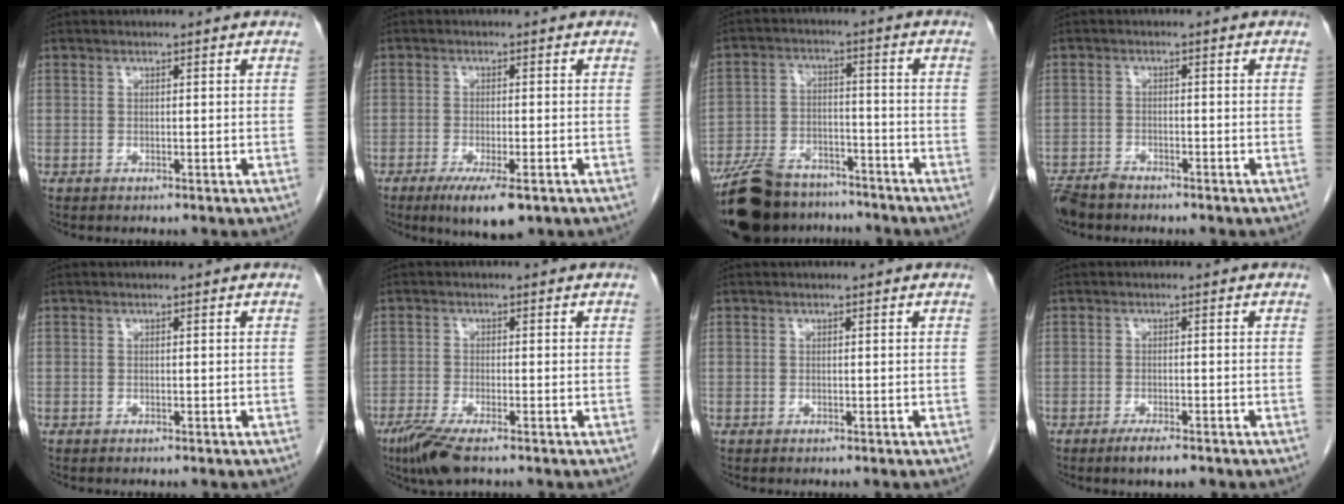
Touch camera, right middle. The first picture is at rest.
{"total": 7.0, "force": [-4.2, 1.4, 5.4], "torque": [-0.089, -0.018, -0.062]}
{"total": 14.6, "force": [-12.2, 6.0, 5.4], "torque": [-0.101, 0.010, -0.196]}
{"total": 4.2, "force": [-3.7, 1.3, 1.4], "torque": [-0.025, -0.009, -0.068]}
{"total": 0.0}
{"total": 5.2, "force": [-3.5, 1.2, 3.7], "torque": [-0.073, -0.012, -0.058]}
{"total": 0.0}
{"total": 3.0, "force": [-2.1, 0.5, 2.1], "torque": [-0.035, -0.003, -0.034]}